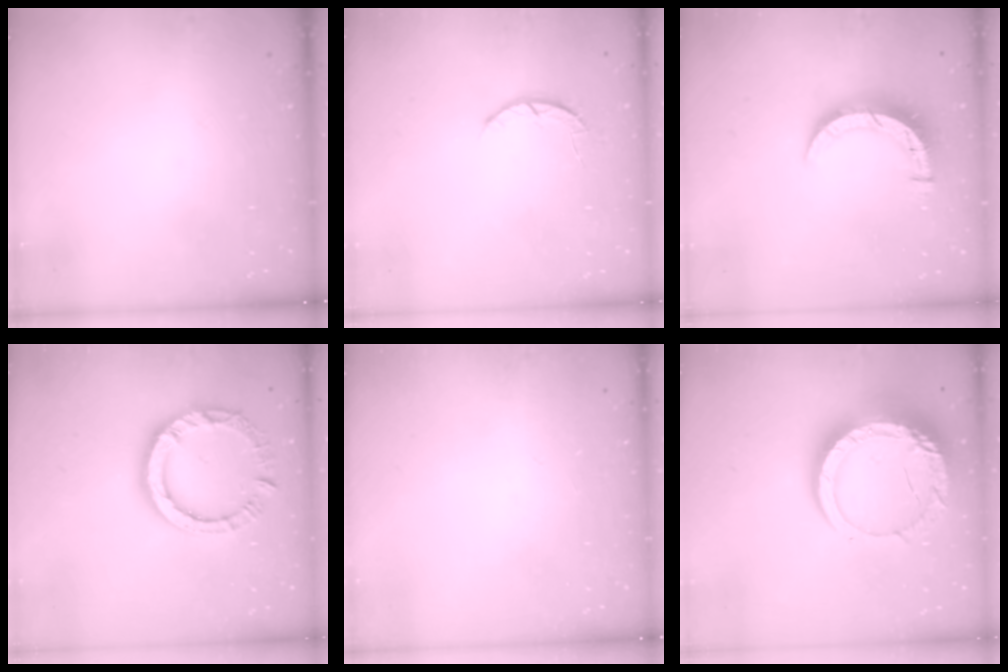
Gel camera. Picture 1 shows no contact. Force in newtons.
{"total": 2.6, "press": 2.5, "slide": 0.4}
{"total": 8.8, "press": 8.7, "slide": 0.9}
{"total": 11.7, "press": 11.6, "slide": 1.4}
{"total": 0.0}
{"total": 17.1, "press": 17.0, "slide": 1.6}